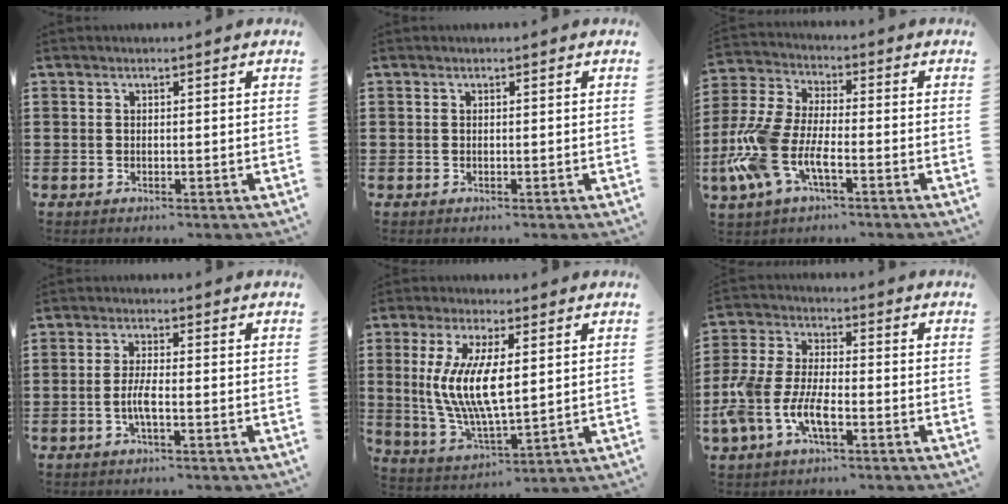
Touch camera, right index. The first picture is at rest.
{"total": 0.0}
{"total": 9.4, "force": [-4.3, 3.6, 7.6], "torque": [-0.206, -0.018, -0.089]}
{"total": 3.3, "force": [-1.1, 0.5, 3.1], "torque": [-0.079, -0.009, -0.026]}
{"total": 9.9, "force": [1.4, 3.4, 9.2], "torque": [-0.197, -0.005, 0.023]}
{"total": 7.8, "force": [-3.9, 3.2, 5.9], "torque": [-0.165, -0.015, -0.082]}